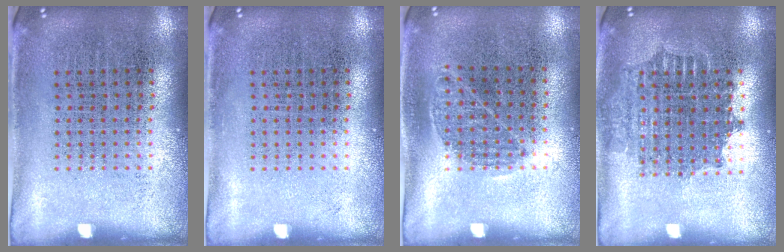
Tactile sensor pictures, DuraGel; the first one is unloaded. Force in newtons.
{"total": 0.0}
{"total": 0.9, "press": 0.7, "slide": 0.6}
{"total": 1.5, "press": 1.3, "slide": 0.8}